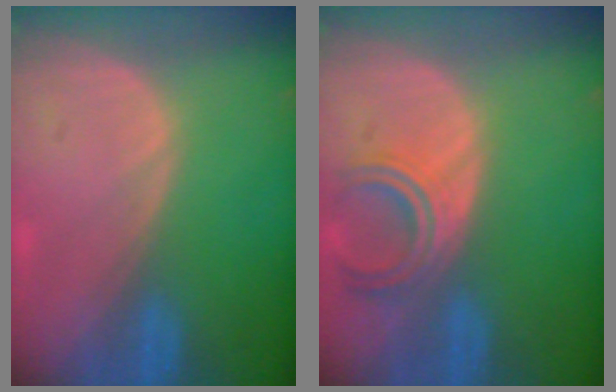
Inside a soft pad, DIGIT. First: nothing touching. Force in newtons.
{"total": 5.2, "press": 5.0, "slide": 1.4}